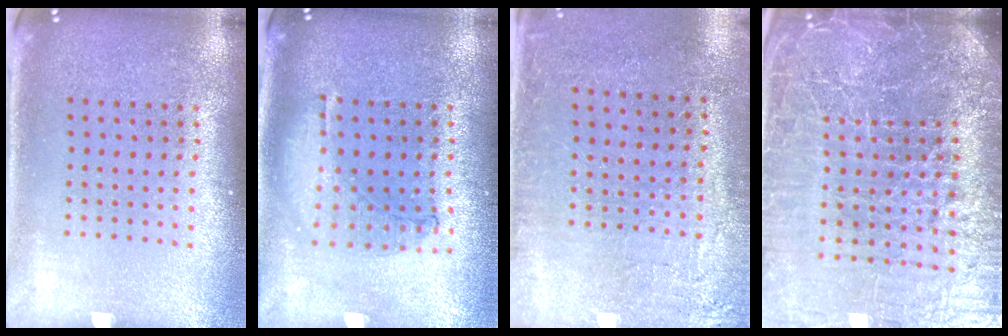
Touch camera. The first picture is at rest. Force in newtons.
{"total": 1.0, "press": 0.9, "slide": 0.3}
{"total": 2.7, "press": 2.4, "slide": 1.2}
{"total": 7.6, "press": 6.5, "slide": 3.9}